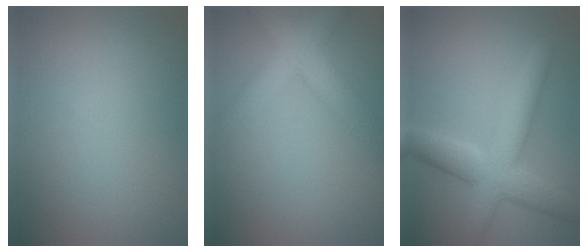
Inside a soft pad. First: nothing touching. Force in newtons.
{"total": 6.2, "press": 6.2, "slide": 0.4}
{"total": 6.5, "press": 6.5, "slide": 0.1}